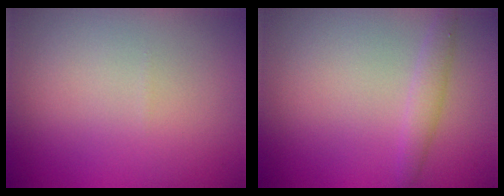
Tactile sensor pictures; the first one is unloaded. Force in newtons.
{"total": 1.6, "press": 1.6, "slide": 0.1}